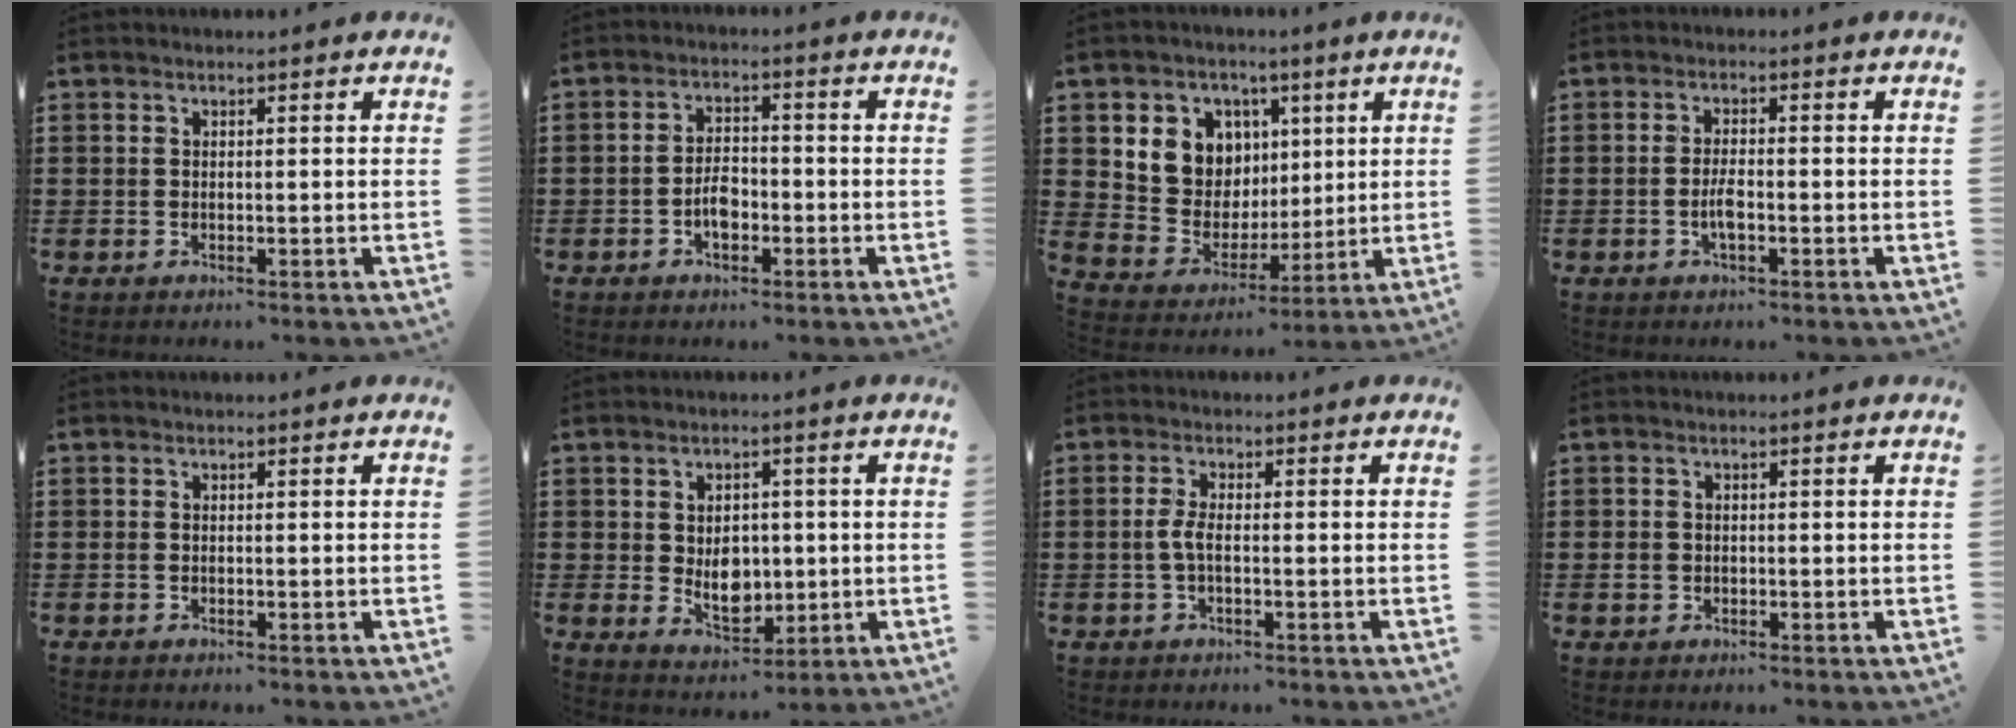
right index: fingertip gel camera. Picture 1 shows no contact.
{"total": 3.8, "force": [-1.4, 2.1, 2.9], "torque": [-0.060, 0.004, -0.027]}
{"total": 8.3, "force": [2.8, 7.7, 1.4], "torque": [-0.069, -0.020, 0.055]}
{"total": 2.9, "force": [-0.9, 0.9, 2.6], "torque": [-0.055, 0.001, -0.020]}
{"total": 0.0}
{"total": 5.8, "force": [0.1, 4.3, 3.8], "torque": [-0.049, -0.001, -0.004]}
{"total": 2.7, "force": [-0.6, 0.7, 2.6], "torque": [-0.069, -0.008, -0.019]}
{"total": 1.6, "force": [-0.3, 1.4, 0.7], "torque": [-0.016, 0.006, -0.008]}